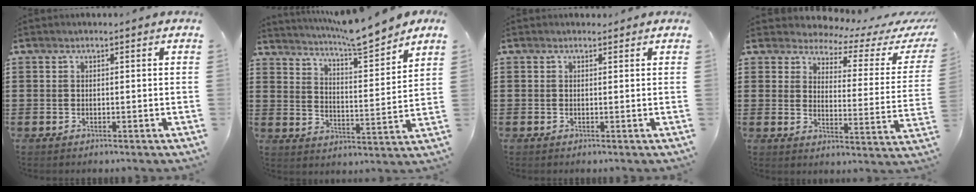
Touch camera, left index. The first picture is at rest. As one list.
[{"total": 7.4, "force": [7.0, -0.2, 2.6], "torque": [-0.060, -0.045, 0.118]}, {"total": 0.7, "force": [0.3, 0.6, 0.1], "torque": [-0.003, 0.005, 0.005]}, {"total": 3.3, "force": [2.9, 1.2, 1.1], "torque": [-0.035, -0.025, 0.043]}]